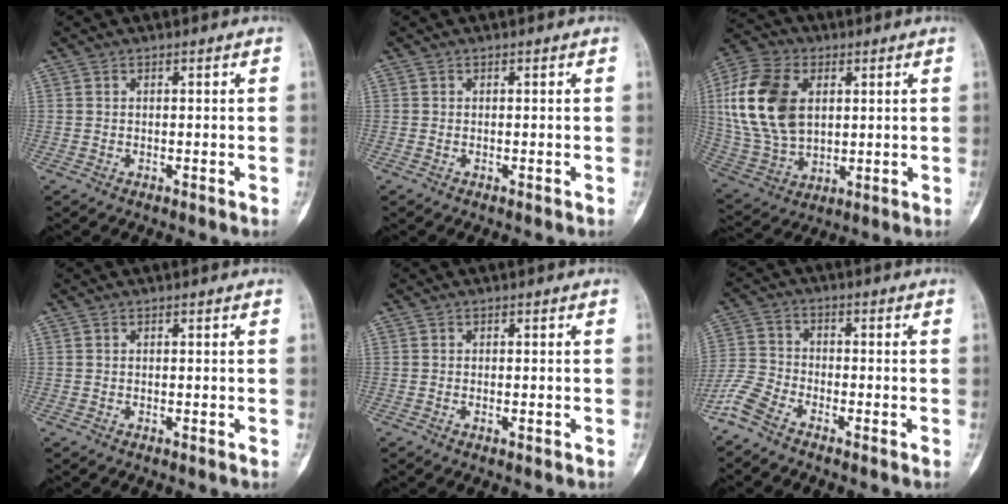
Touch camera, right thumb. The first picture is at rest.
{"total": 0.0}
{"total": 18.6, "force": [3.8, 12.2, 13.6], "torque": [-0.272, -0.001, 0.078]}
{"total": 0.0}
{"total": 0.8, "force": [-0.3, 0.3, 0.6], "torque": [-0.010, 0.003, -0.004]}
{"total": 6.1, "force": [-4.7, 2.4, 3.0], "torque": [-0.071, 0.012, -0.109]}